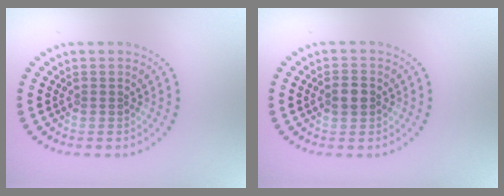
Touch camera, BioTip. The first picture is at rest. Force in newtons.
{"total": 1.8, "press": 1.8, "slide": 0.1}